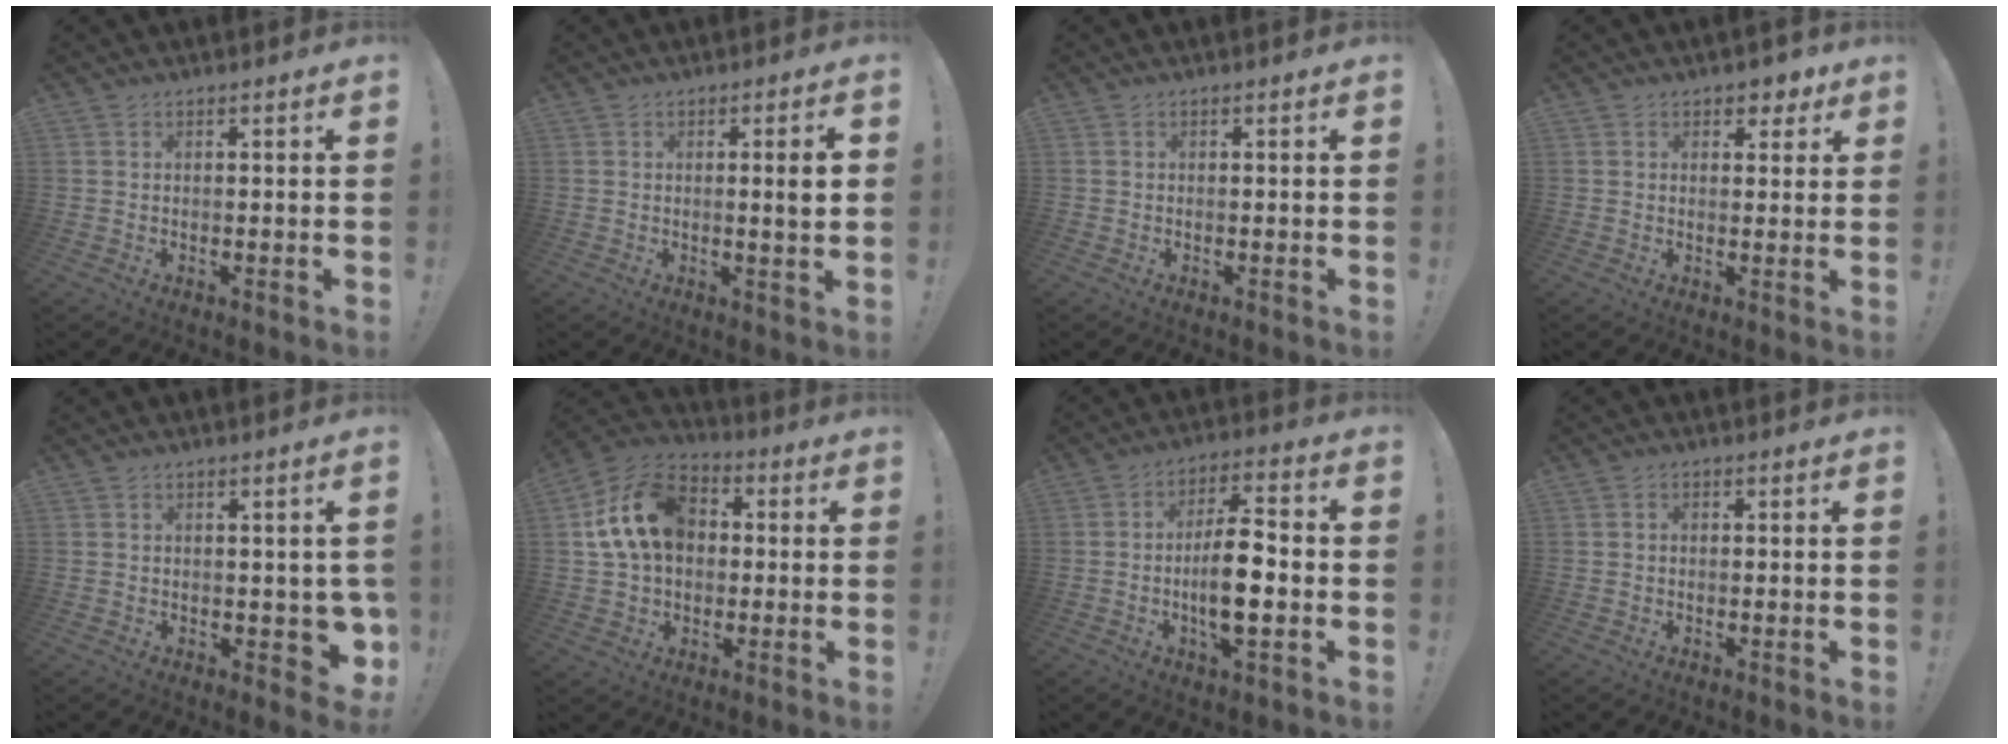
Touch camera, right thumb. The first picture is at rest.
{"total": 5.1, "force": [0.4, -0.1, 5.0], "torque": [-0.078, -0.005, 0.001]}
{"total": 0.0}
{"total": 3.9, "force": [2.6, 2.6, 1.3], "torque": [0.003, -0.017, 0.042]}
{"total": 4.9, "force": [-0.6, 3.2, 3.6], "torque": [-0.028, 0.002, -0.004]}
{"total": 17.8, "force": [3.6, 13.0, 11.6], "torque": [-0.193, 0.010, 0.073]}
{"total": 12.7, "force": [-2.4, 4.1, 11.8], "torque": [-0.217, 0.003, -0.052]}
{"total": 0.9, "force": [-0.3, 0.8, 0.3], "torque": [-0.007, 0.003, -0.005]}